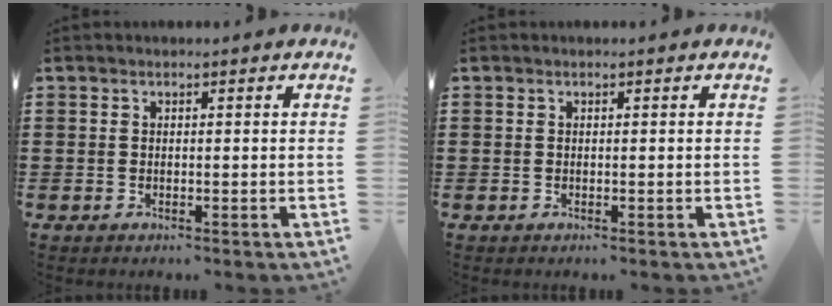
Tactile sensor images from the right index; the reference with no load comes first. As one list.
[{"total": 0.0}]